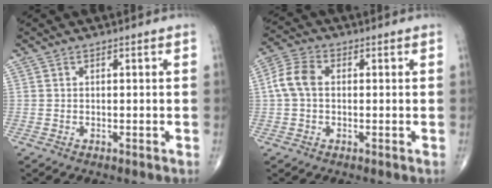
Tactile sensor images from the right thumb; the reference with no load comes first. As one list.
[{"total": 6.1, "force": [0.3, 4.2, 4.4], "torque": [-0.094, 0.018, -0.001]}]